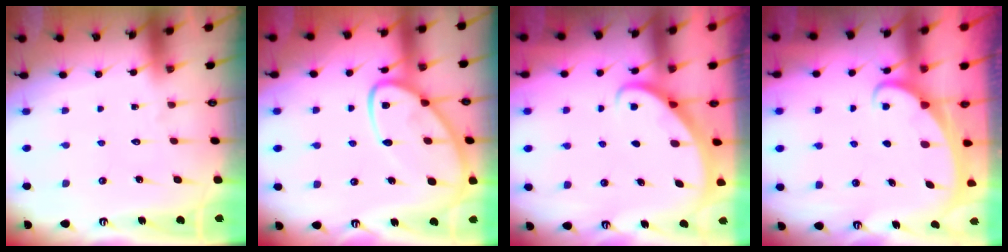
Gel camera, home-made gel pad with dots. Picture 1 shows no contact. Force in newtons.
{"total": 13.7, "press": 13.6, "slide": 1.3}
{"total": 2.9, "press": 2.9, "slide": 0.2}
{"total": 2.0, "press": 2.0, "slide": 0.1}